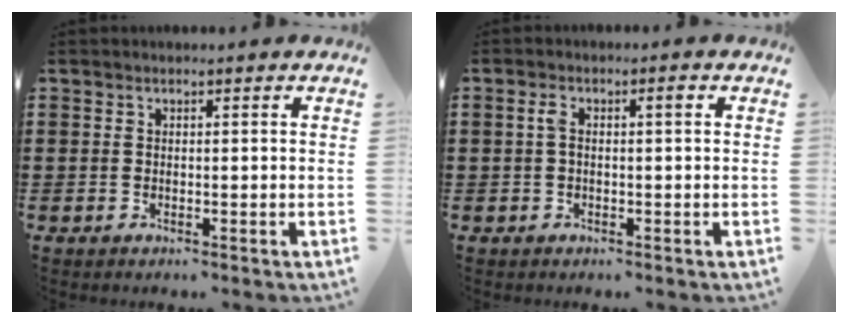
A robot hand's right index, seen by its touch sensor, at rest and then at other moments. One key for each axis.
{"total": 2.3, "fx": 0.1, "fy": 0.5, "fz": 2.2, "tx": -0.042, "ty": 0.004, "tz": -0.002}